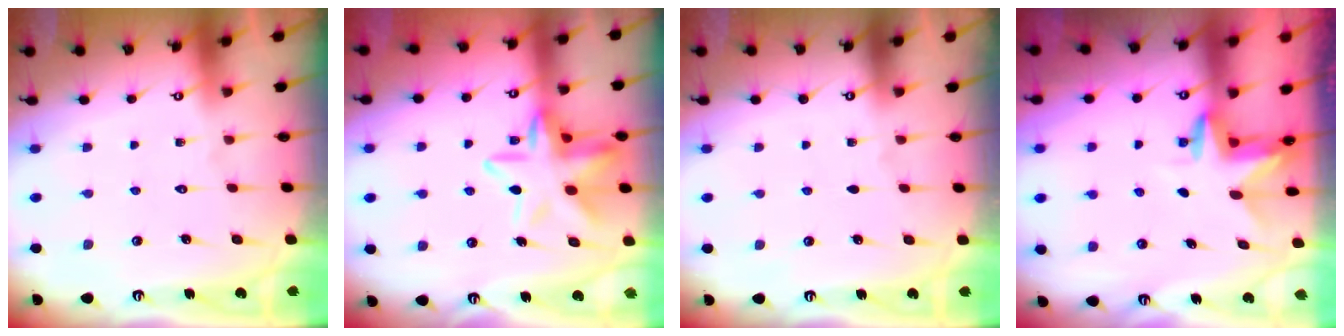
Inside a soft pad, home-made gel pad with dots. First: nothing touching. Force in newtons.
{"total": 13.8, "press": 13.8, "slide": 1.4}
{"total": 0.0}
{"total": 3.0, "press": 3.0, "slide": 0.2}